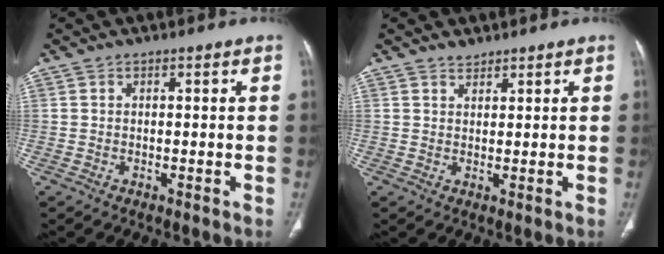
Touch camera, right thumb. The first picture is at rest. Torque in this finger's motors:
{"motor_torque": [-0.53, -0.54, -0.54, -0.34, -0.03]}